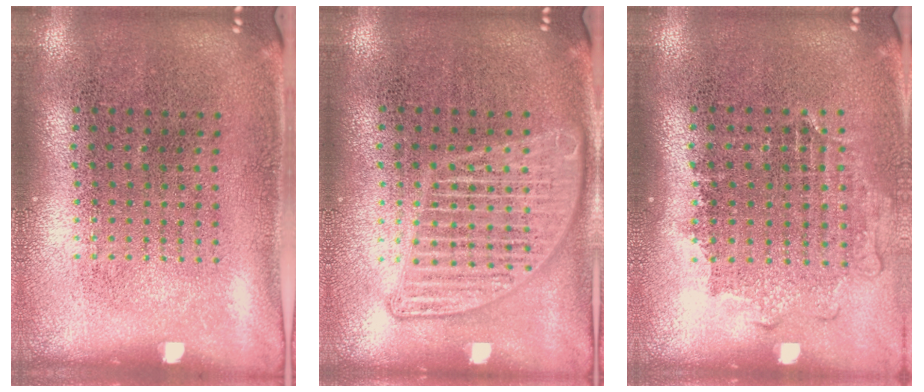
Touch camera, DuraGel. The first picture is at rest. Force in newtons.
{"total": 2.8, "press": 2.7, "slide": 0.3}
{"total": 1.1, "press": 1.0, "slide": 0.5}